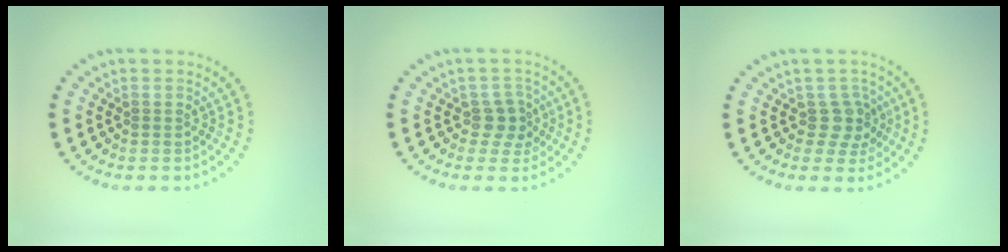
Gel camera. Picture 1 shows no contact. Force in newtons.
{"total": 2.2, "press": 2.0, "slide": 1.0}
{"total": 2.3, "press": 1.8, "slide": 1.4}